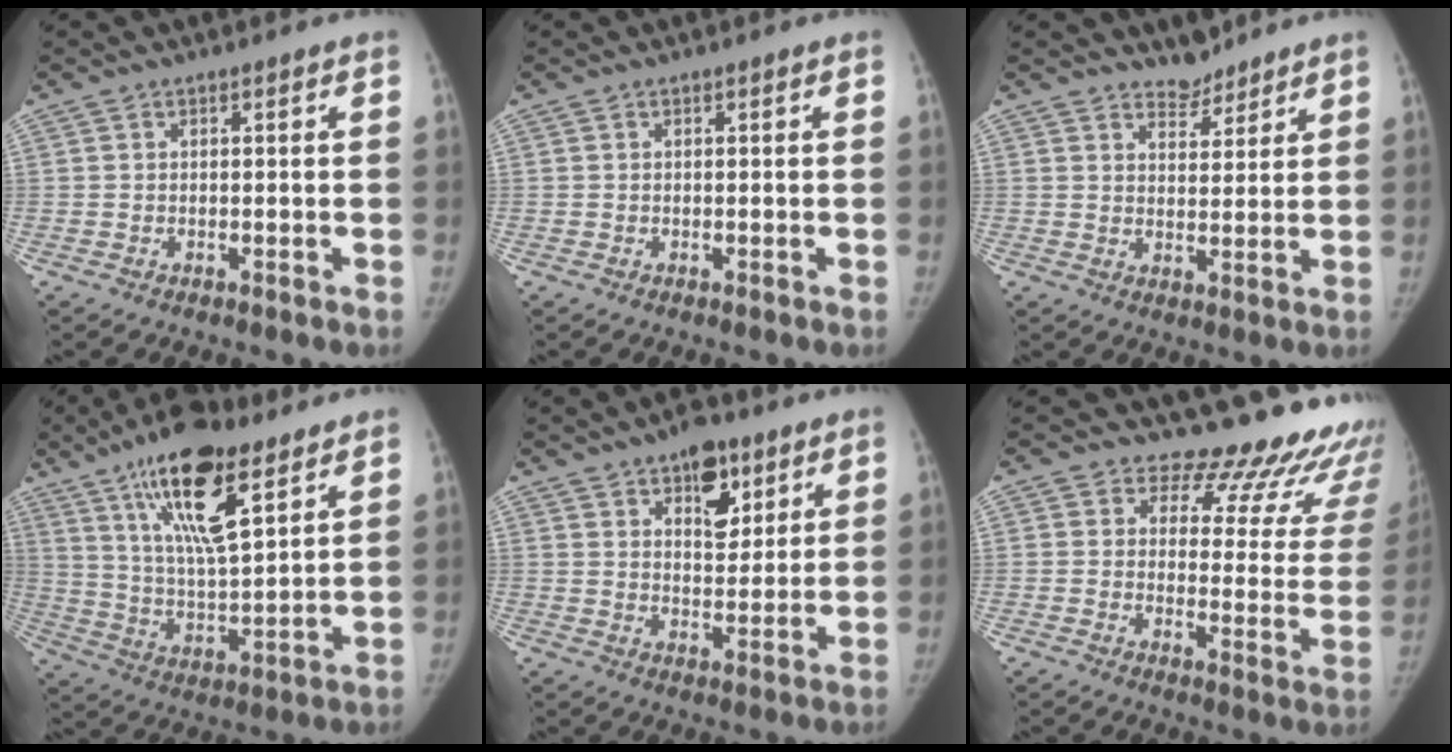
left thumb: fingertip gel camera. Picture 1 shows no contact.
{"total": 0.0}
{"total": 4.1, "force": [3.7, 1.6, 0.4], "torque": [0.014, -0.032, 0.062]}
{"total": 18.3, "force": [10.6, 6.0, 13.7], "torque": [-0.217, -0.046, 0.191]}
{"total": 9.5, "force": [5.3, 5.1, 6.0], "torque": [-0.056, -0.027, 0.080]}
{"total": 19.5, "force": [18.1, 6.2, 3.7], "torque": [0.013, -0.167, 0.196]}